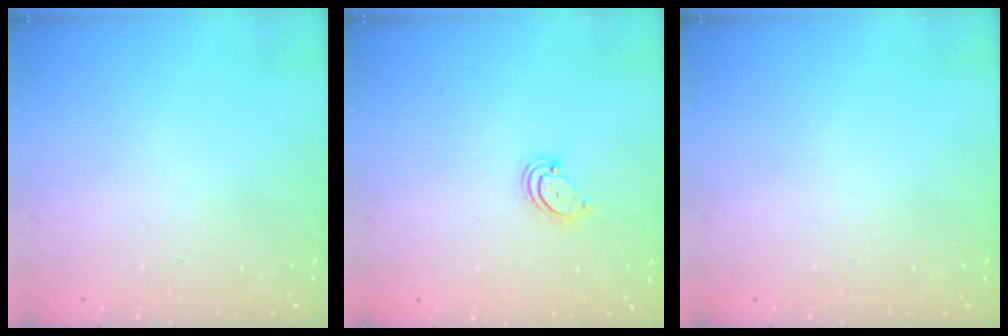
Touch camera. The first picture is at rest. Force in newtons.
{"total": 3.0, "press": 3.0, "slide": 0.4}
{"total": 0.0}